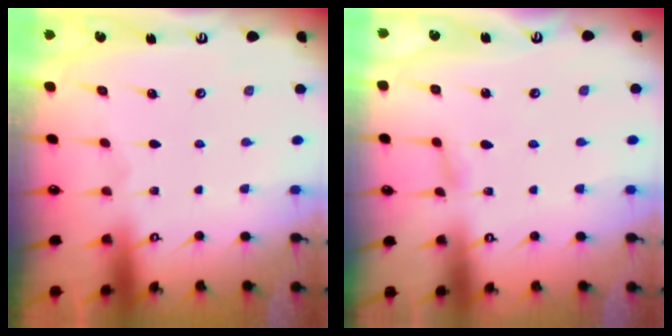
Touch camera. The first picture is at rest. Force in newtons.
{"total": 2.9, "press": 2.9, "slide": 0.4}